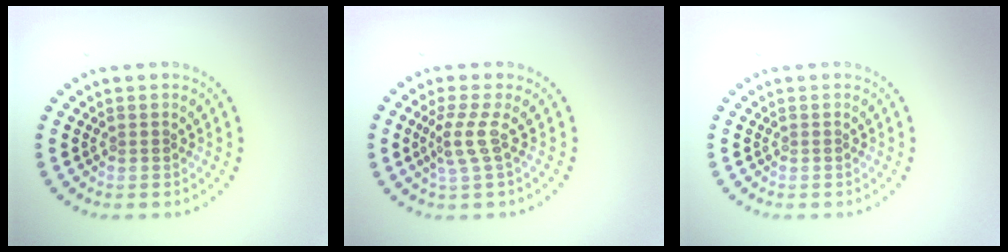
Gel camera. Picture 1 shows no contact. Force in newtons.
{"total": 2.3, "press": 1.6, "slide": 1.7}
{"total": 0.0}